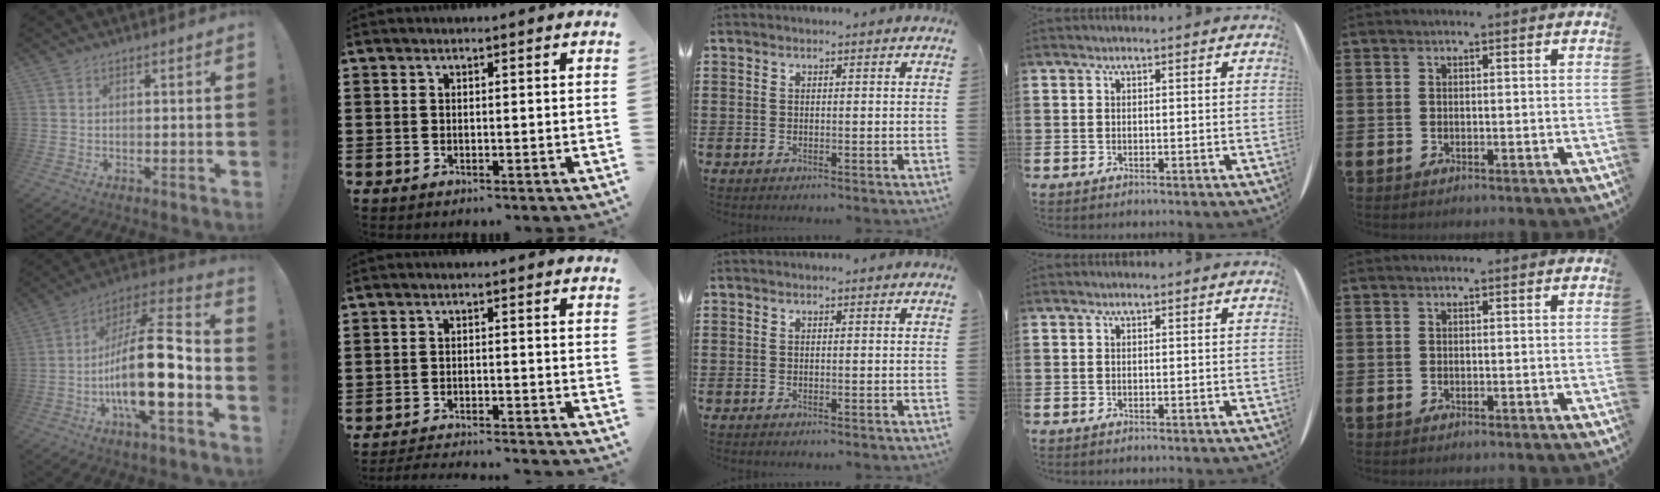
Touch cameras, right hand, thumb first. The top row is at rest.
{"thumb": {"total": 23.8, "force": [-5.4, 7.5, 21.9], "torque": [-0.377, 0.021, -0.090]}, "index": {"total": 3.0, "force": [-2.9, -0.3, 0.3], "torque": [-0.008, -0.003, -0.062]}}